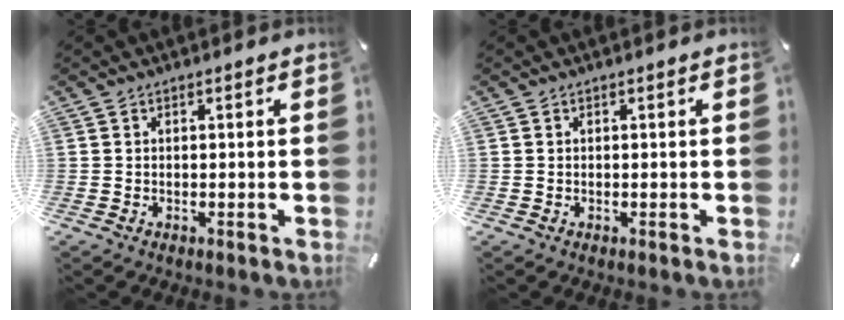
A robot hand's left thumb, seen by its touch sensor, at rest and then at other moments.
{"total": 0.0}